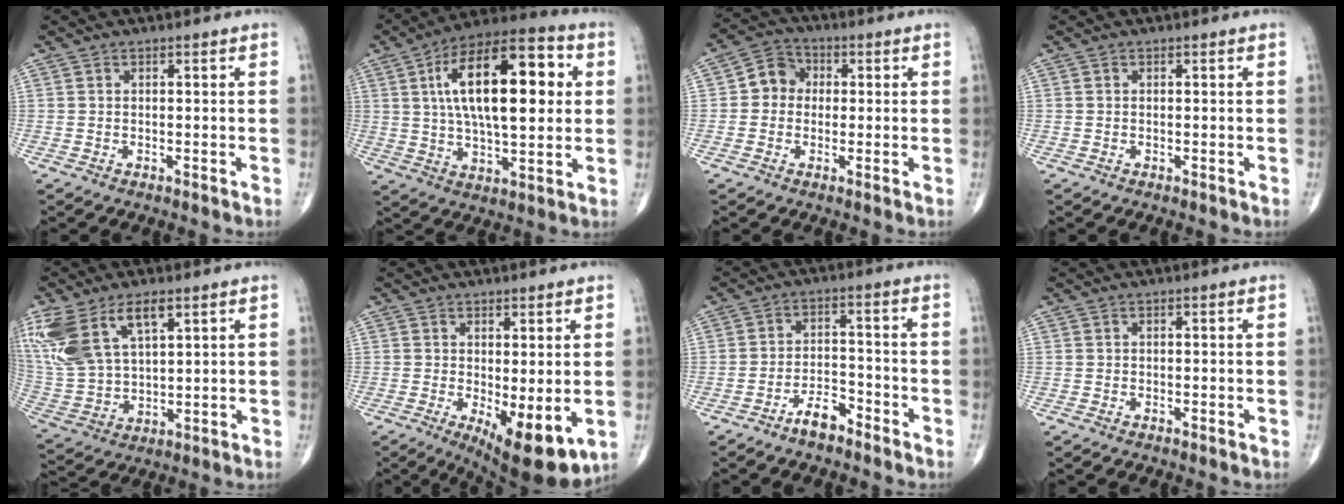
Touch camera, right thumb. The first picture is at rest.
{"total": 22.2, "force": [4.6, 9.3, 19.7], "torque": [-0.306, 0.011, 0.066]}
{"total": 6.0, "force": [0.2, 5.3, 2.8], "torque": [-0.027, 0.018, -0.011]}
{"total": 0.0}
{"total": 16.7, "force": [8.3, 8.3, 11.9], "torque": [-0.260, -0.019, 0.171]}
{"total": 10.1, "force": [-2.1, 3.5, 9.3], "torque": [-0.131, -0.027, -0.020]}
{"total": 5.3, "force": [-3.8, 1.8, 3.2], "torque": [-0.056, 0.026, -0.070]}
{"total": 0.0}